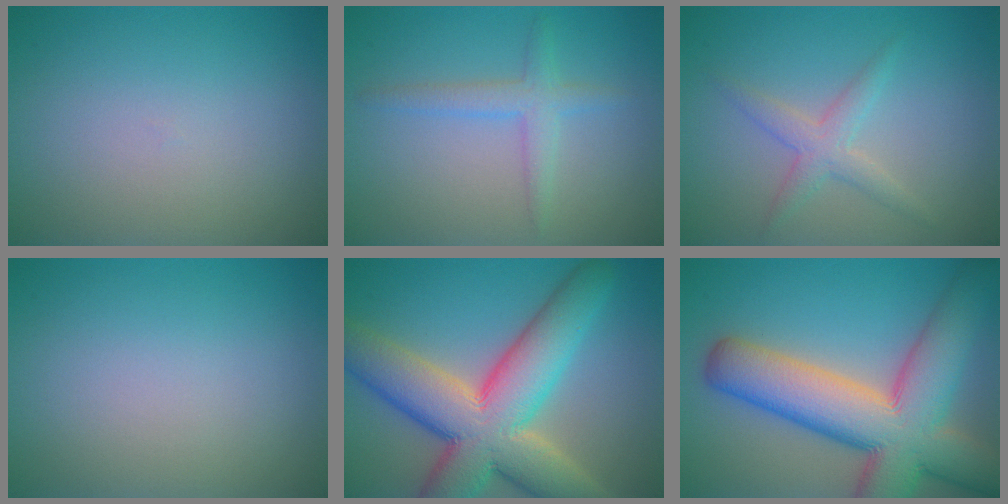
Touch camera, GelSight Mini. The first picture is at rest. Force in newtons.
{"total": 2.3, "press": 2.3, "slide": 0.1}
{"total": 2.3, "press": 2.3, "slide": 0.1}
{"total": 0.0}
{"total": 12.6, "press": 12.6, "slide": 0.9}
{"total": 12.9, "press": 12.9, "slide": 0.6}